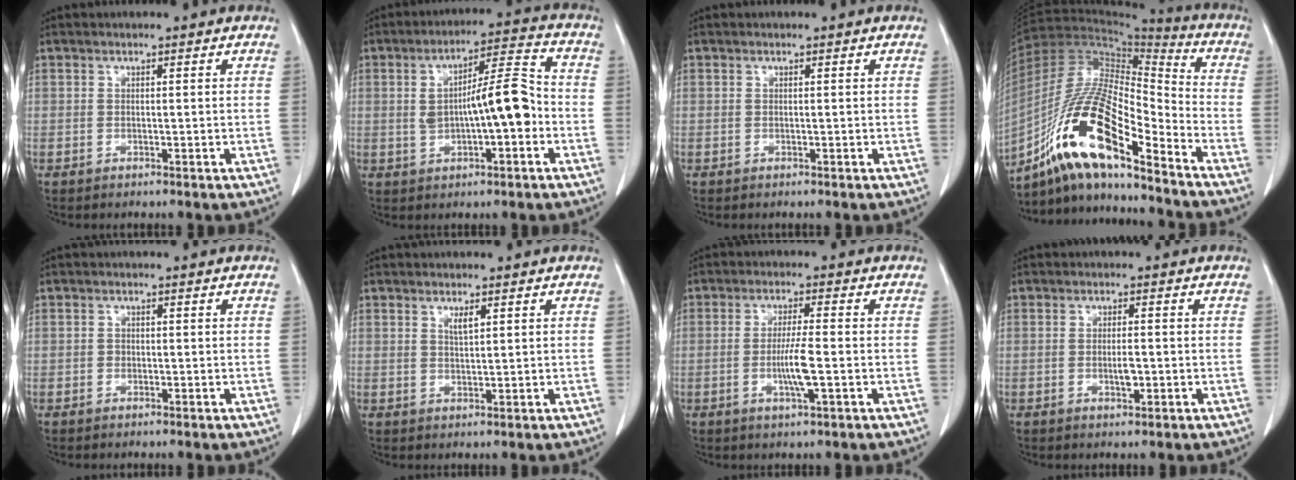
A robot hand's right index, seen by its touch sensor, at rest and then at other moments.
{"total": 10.2, "force": [-0.8, 2.4, 9.9], "torque": [-0.163, 0.026, -0.010]}
{"total": 0.0}
{"total": 17.9, "force": [-11.5, 3.2, 13.3], "torque": [-0.260, 0.005, -0.205]}
{"total": 0.7, "force": [-0.1, 0.7, 0.2], "torque": [0.000, 0.003, -0.002]}
{"total": 1.7, "force": [1.0, 0.3, 1.4], "torque": [-0.025, -0.003, 0.019]}
{"total": 5.3, "force": [-1.2, 0.0, 5.2], "torque": [-0.098, -0.009, -0.022]}
{"total": 2.3, "force": [-0.4, 0.6, 2.1], "torque": [-0.040, 0.000, -0.006]}